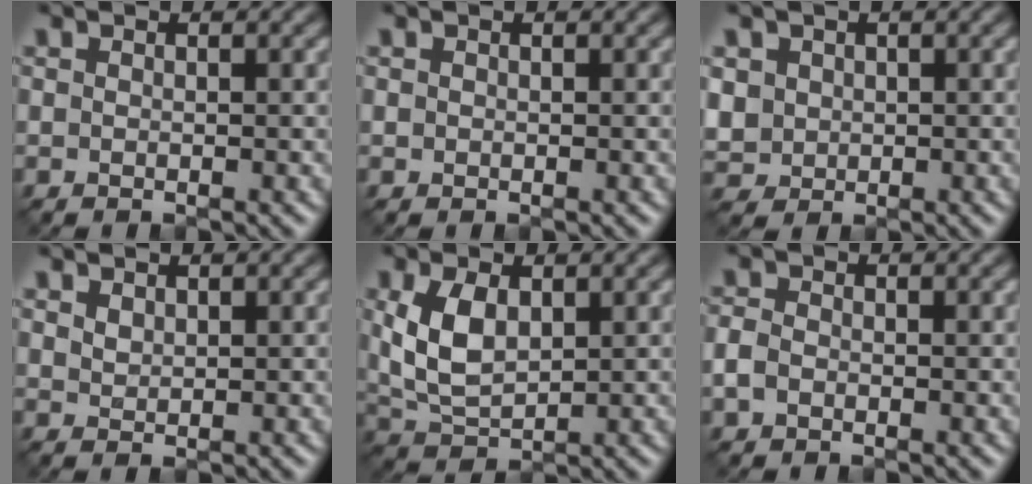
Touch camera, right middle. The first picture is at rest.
{"total": 0.0}
{"total": 3.0, "force": [0.7, 2.7, 0.9], "torque": [-0.038, 0.003, 0.027]}
{"total": 1.0, "force": [0.8, 0.6, 0.5], "torque": [-0.012, 0.000, 0.018]}
{"total": 4.8, "force": [1.2, 2.8, 3.7], "torque": [-0.090, 0.005, 0.031]}
{"total": 1.5, "force": [-0.5, 1.2, 0.8], "torque": [-0.017, 0.001, -0.016]}